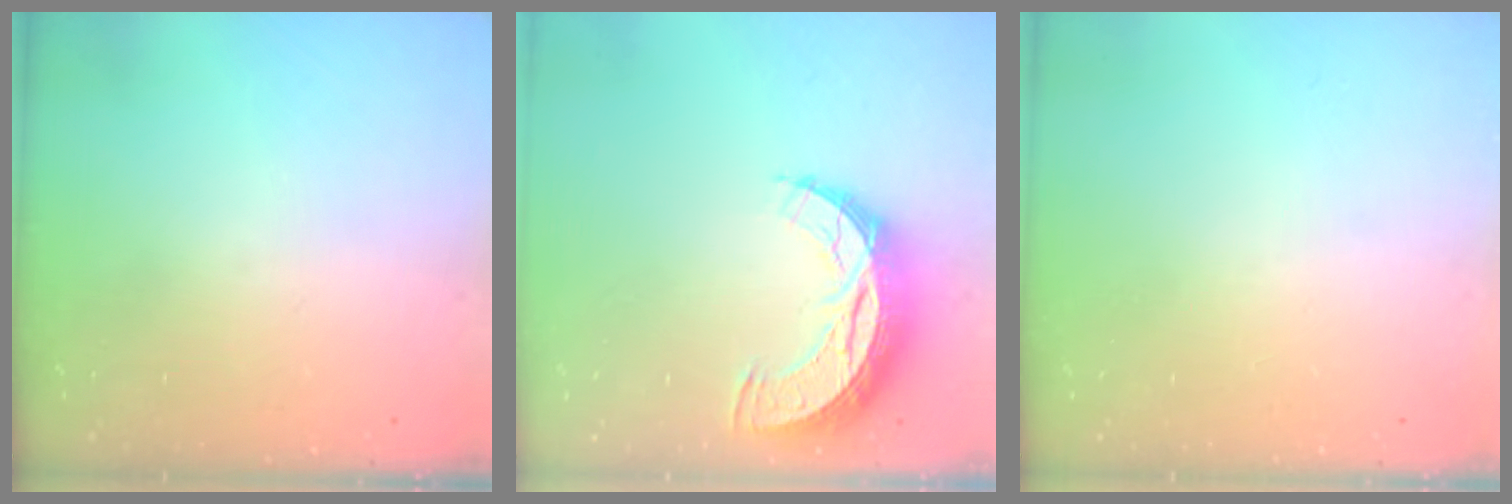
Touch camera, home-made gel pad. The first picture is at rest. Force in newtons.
{"total": 11.1, "press": 11.1, "slide": 0.7}
{"total": 0.0}